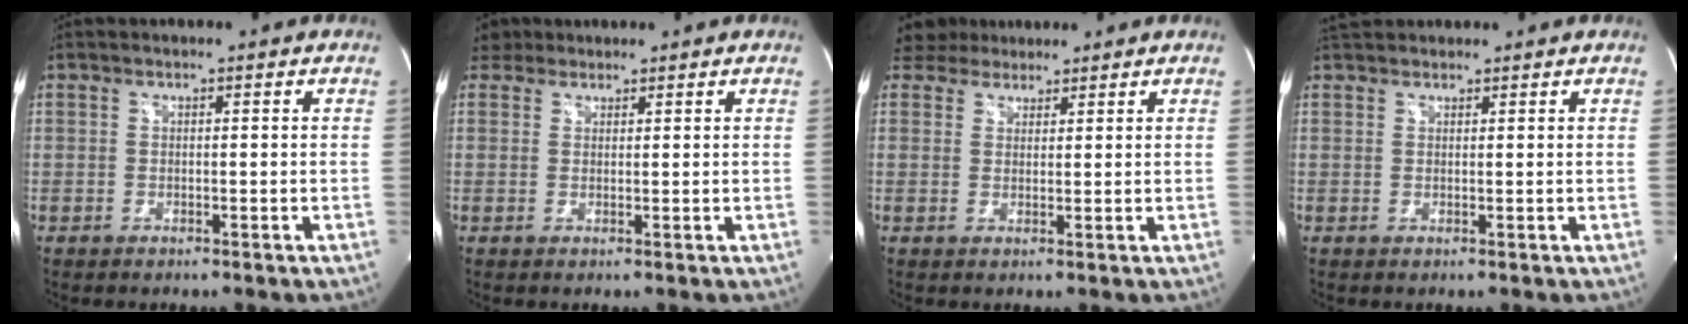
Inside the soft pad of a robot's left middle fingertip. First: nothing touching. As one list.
[{"total": 2.9, "force": [2.5, 1.4, -0.2], "torque": [0.000, 0.018, 0.044]}, {"total": 4.7, "force": [4.0, 2.4, 0.8], "torque": [-0.015, 0.025, 0.071]}, {"total": 3.5, "force": [3.2, 1.1, 0.8], "torque": [-0.015, 0.034, 0.056]}]